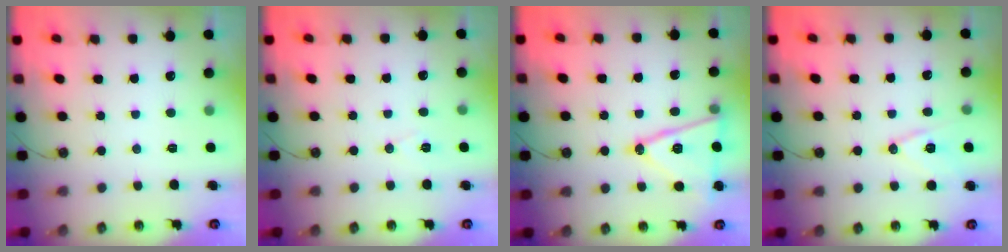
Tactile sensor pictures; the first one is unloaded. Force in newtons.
{"total": 6.2, "press": 4.1, "slide": 4.6}
{"total": 15.6, "press": 15.1, "slide": 3.6}
{"total": 11.5, "press": 11.0, "slide": 3.3}